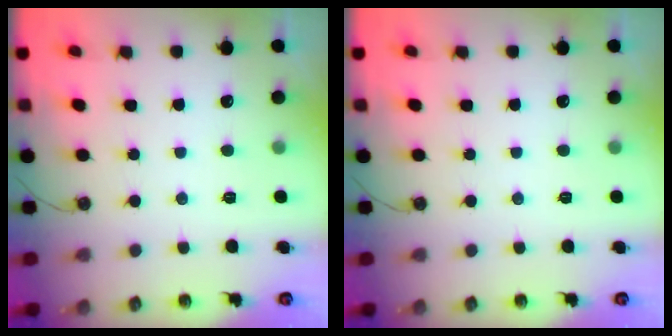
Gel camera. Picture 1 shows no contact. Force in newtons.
{"total": 0.0}